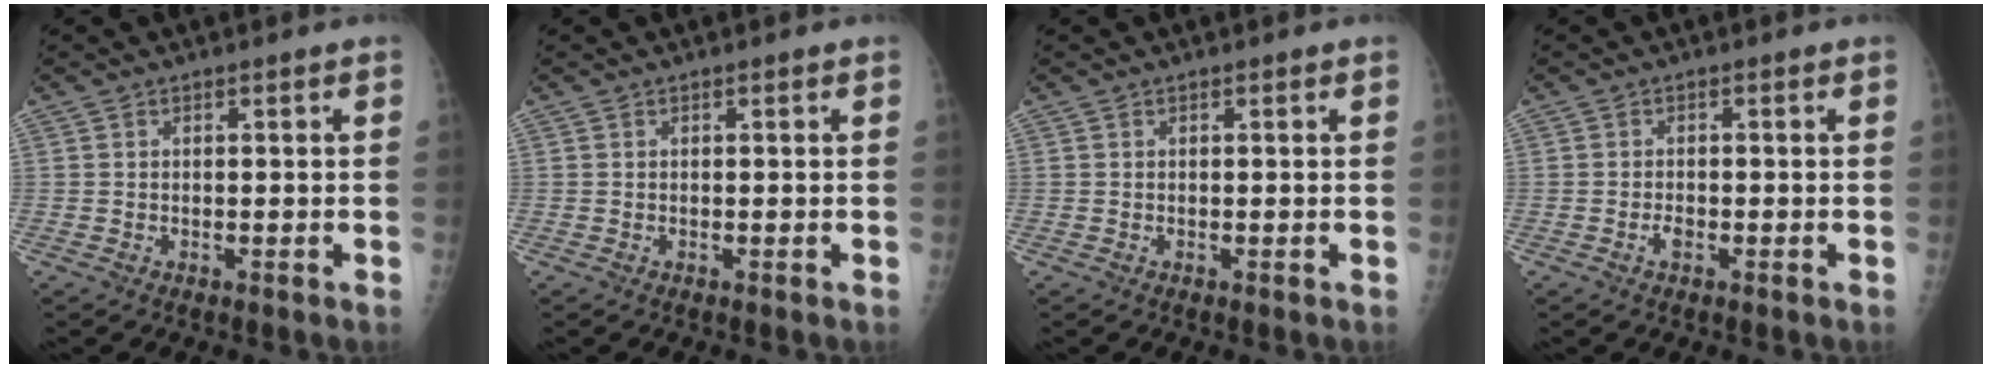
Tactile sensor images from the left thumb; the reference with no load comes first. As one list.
[{"total": 0.0}, {"total": 0.0}, {"total": 1.5, "force": [-0.7, 0.8, 1.0], "torque": [-0.018, 0.001, -0.015]}]